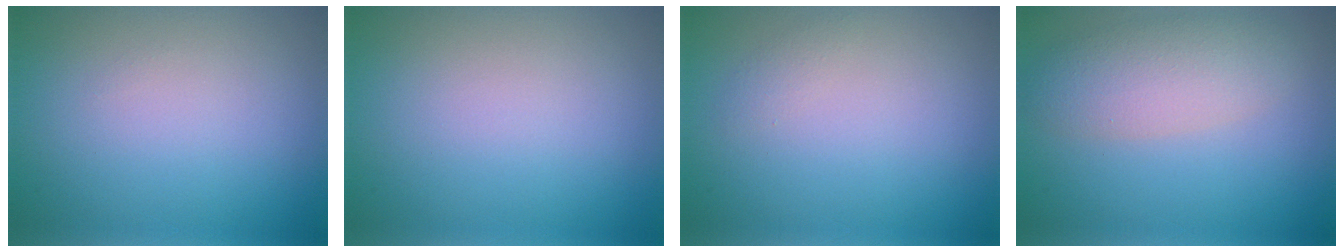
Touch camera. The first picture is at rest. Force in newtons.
{"total": 0.0}
{"total": 0.6, "press": 0.6, "slide": 0.1}
{"total": 4.2, "press": 4.2, "slide": 0.3}